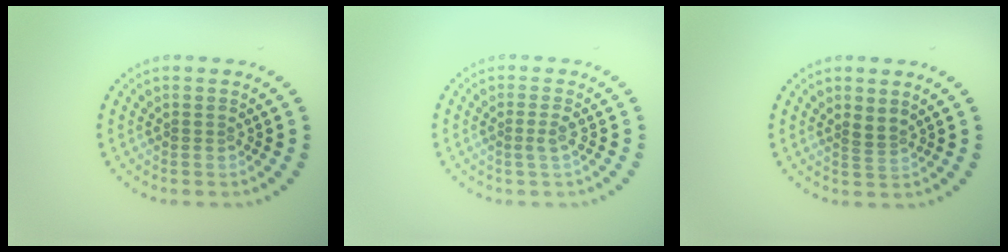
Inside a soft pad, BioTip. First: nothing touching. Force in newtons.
{"total": 1.2, "press": 0.9, "slide": 0.8}
{"total": 1.3, "press": 0.9, "slide": 0.9}